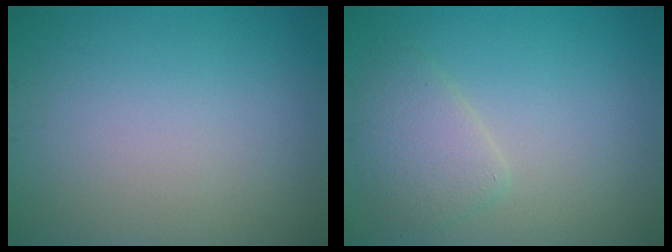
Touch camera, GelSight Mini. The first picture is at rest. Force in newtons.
{"total": 2.9, "press": 2.9, "slide": 0.2}